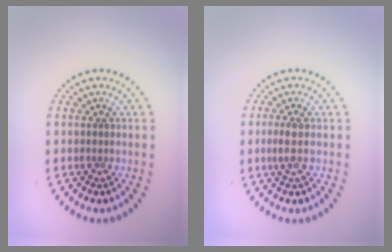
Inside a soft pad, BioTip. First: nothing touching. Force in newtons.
{"total": 1.5, "press": 1.4, "slide": 0.5}